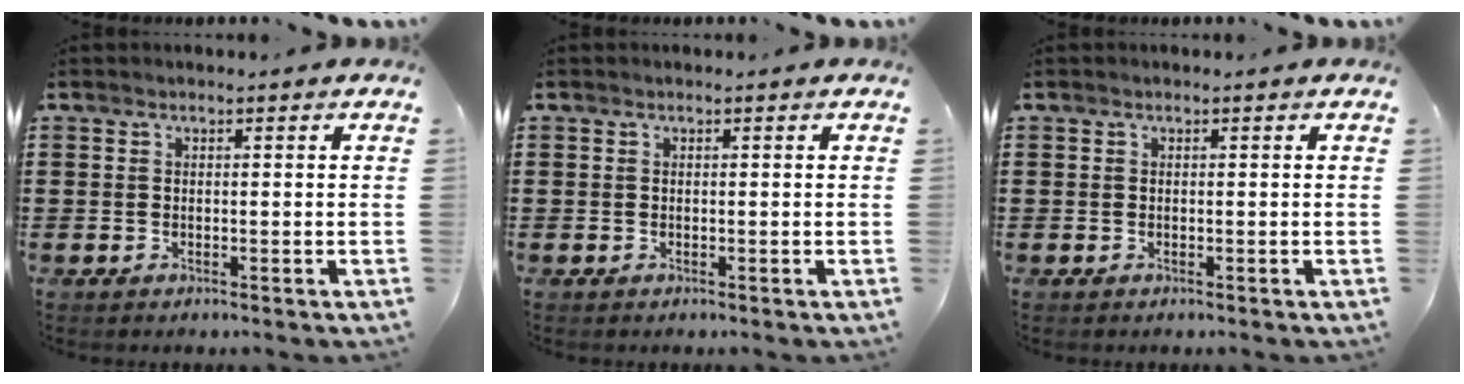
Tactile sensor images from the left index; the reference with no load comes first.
{"total": 0.0}
{"total": 0.0}